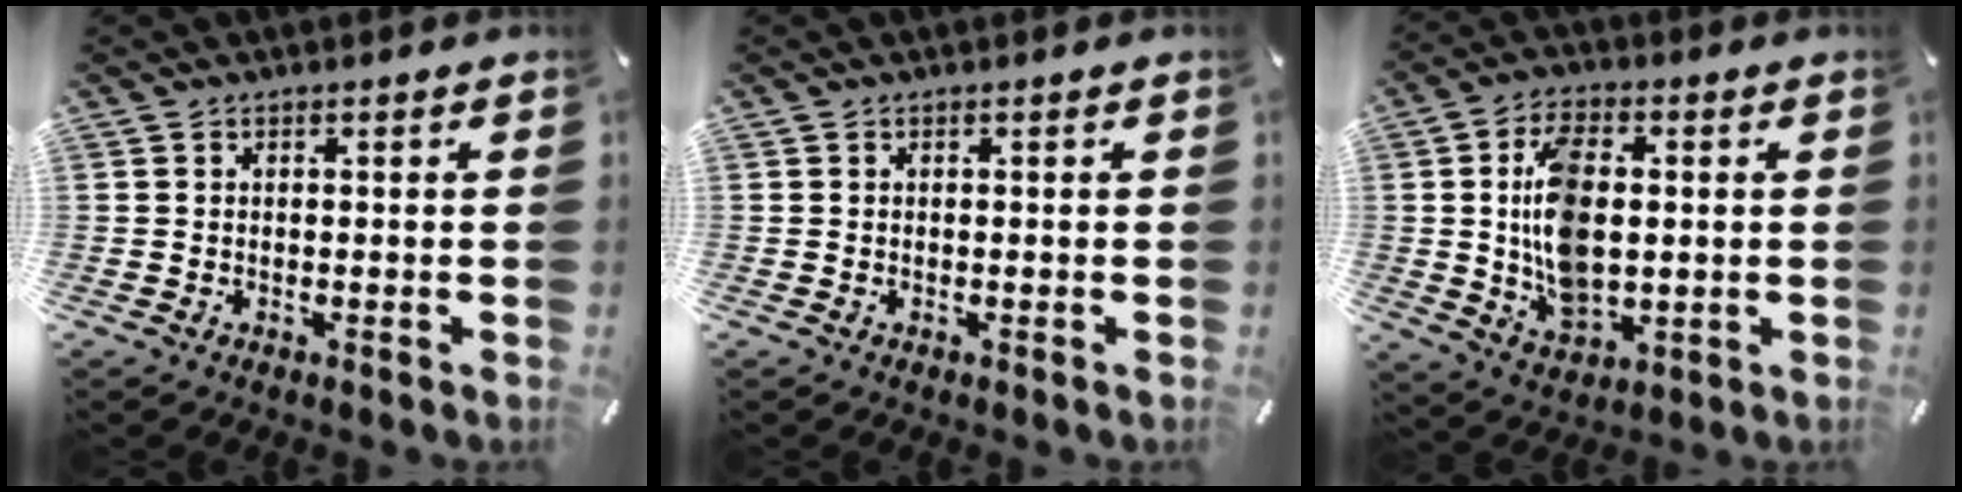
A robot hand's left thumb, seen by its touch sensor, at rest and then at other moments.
{"total": 0.0}
{"total": 13.8, "force": [0.9, 8.7, 10.7], "torque": [-0.210, 0.000, 0.015]}